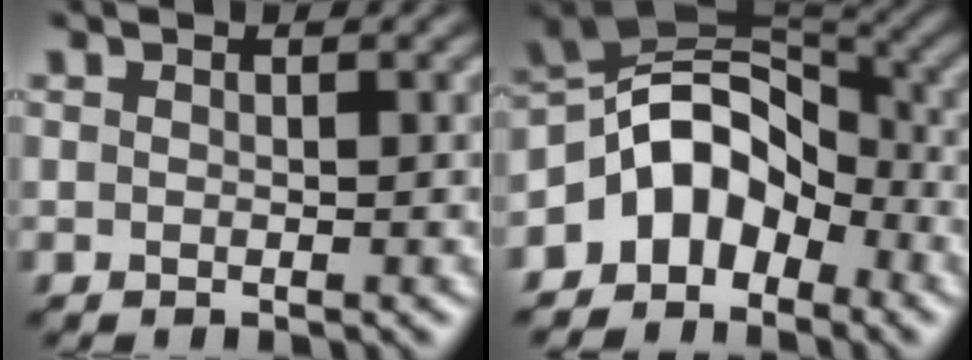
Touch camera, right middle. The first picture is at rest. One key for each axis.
{"total": 6.8, "fx": -3.2, "fy": 4.6, "fz": 3.8, "tx": -0.039, "ty": 0.018, "tz": -0.076}